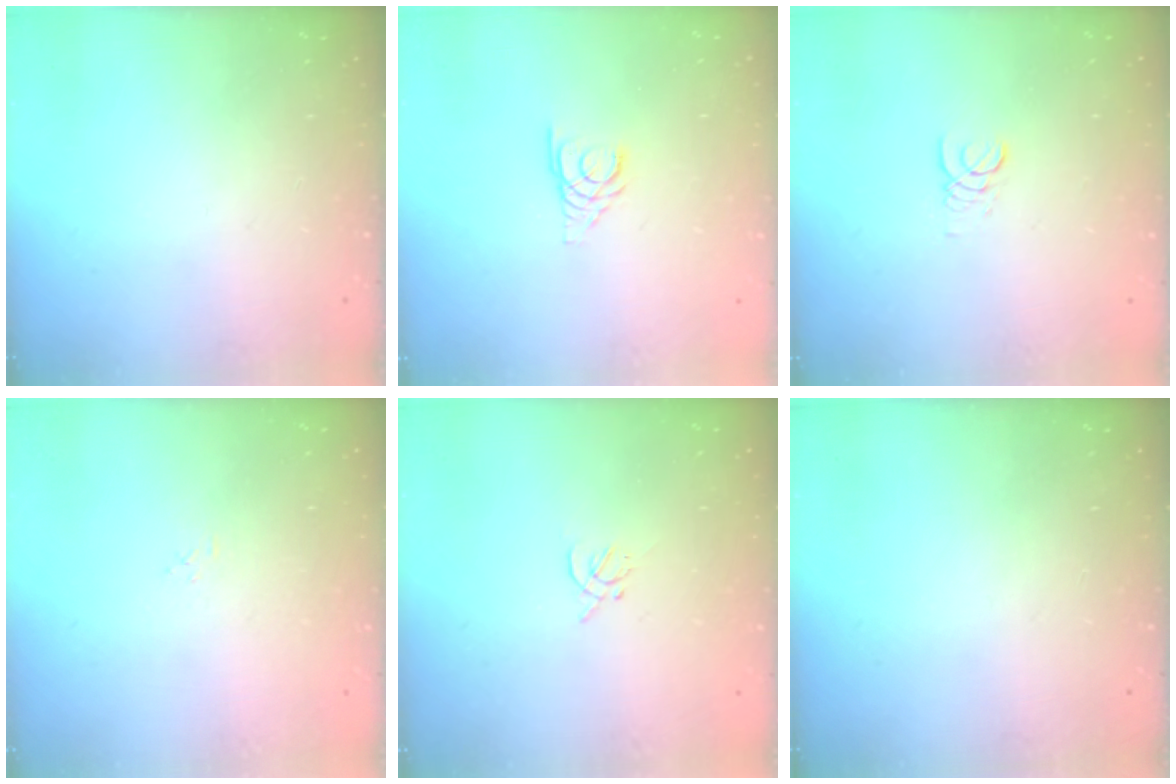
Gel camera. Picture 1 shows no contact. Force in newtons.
{"total": 2.7, "press": 2.7, "slide": 0.3}
{"total": 1.4, "press": 1.4, "slide": 0.2}
{"total": 2.9, "press": 2.9, "slide": 0.3}
{"total": 1.4, "press": 1.3, "slide": 0.5}
{"total": 0.0}